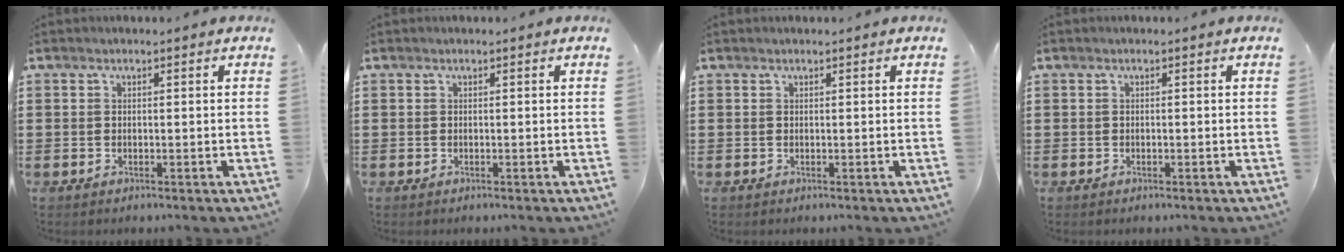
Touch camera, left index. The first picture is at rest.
{"total": 0.0}
{"total": 0.0}
{"total": 0.0}